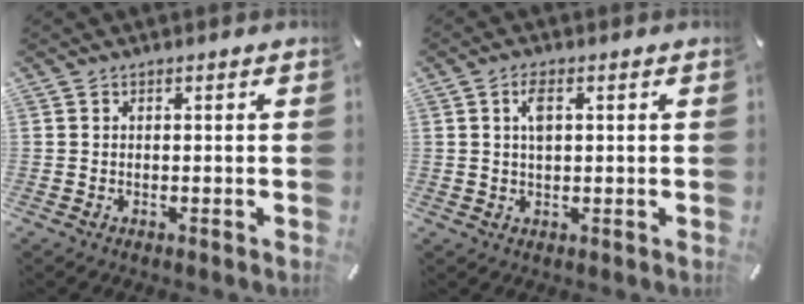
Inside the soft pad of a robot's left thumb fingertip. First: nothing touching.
{"total": 3.7, "force": [1.0, 1.5, 3.2], "torque": [-0.069, 0.009, 0.016]}